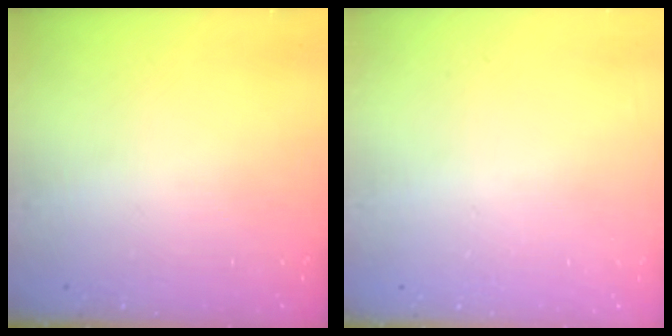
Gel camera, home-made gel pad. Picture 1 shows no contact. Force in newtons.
{"total": 2.6, "press": 2.6, "slide": 0.2}